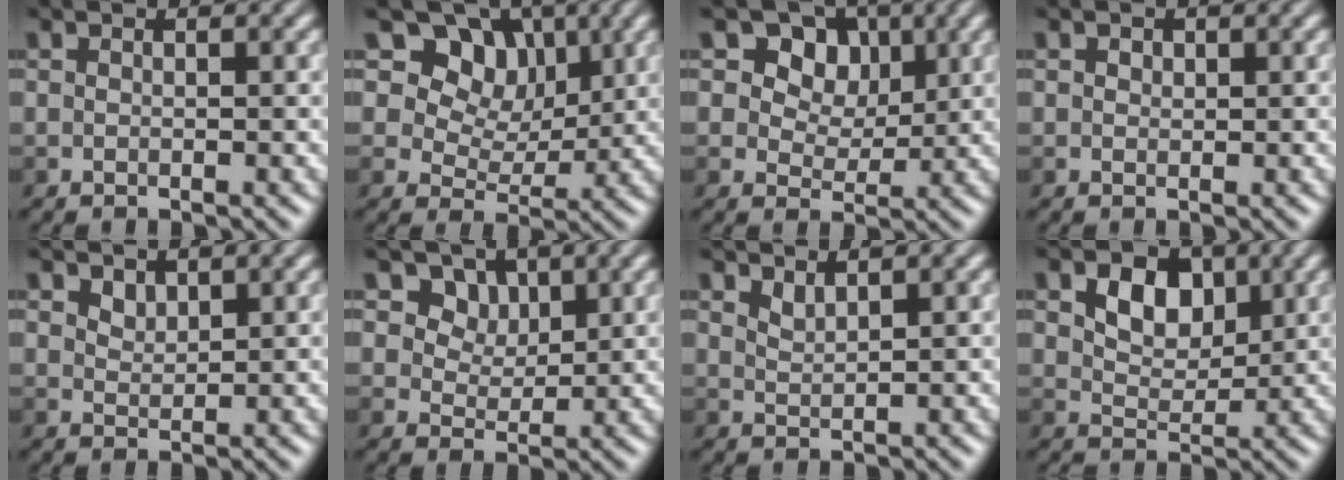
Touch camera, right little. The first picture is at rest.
{"total": 9.3, "force": [5.0, 6.5, 4.3], "torque": [-0.075, -0.010, 0.087]}
{"total": 8.2, "force": [4.0, 6.1, 3.8], "torque": [-0.068, 0.003, 0.057]}
{"total": 0.6, "force": [0.3, 0.5, 0.2], "torque": [-0.003, -0.003, 0.005]}
{"total": 1.1, "force": [0.9, 0.5, 0.3], "torque": [-0.007, -0.003, 0.022]}
{"total": 5.8, "force": [3.3, 4.1, 2.6], "torque": [-0.059, -0.011, 0.061]}
{"total": 1.1, "force": [1.0, 0.2, 0.4], "torque": [-0.011, -0.004, 0.024]}
{"total": 4.0, "force": [1.5, 2.7, 2.5], "torque": [-0.043, 0.001, 0.019]}